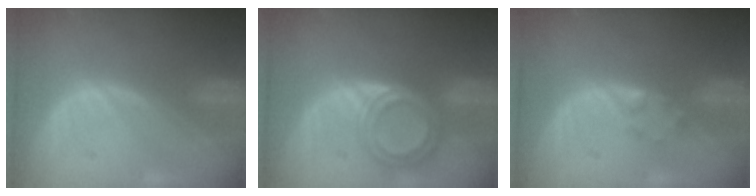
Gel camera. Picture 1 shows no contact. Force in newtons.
{"total": 6.7, "press": 6.0, "slide": 3.2}
{"total": 1.4, "press": 1.3, "slide": 0.2}